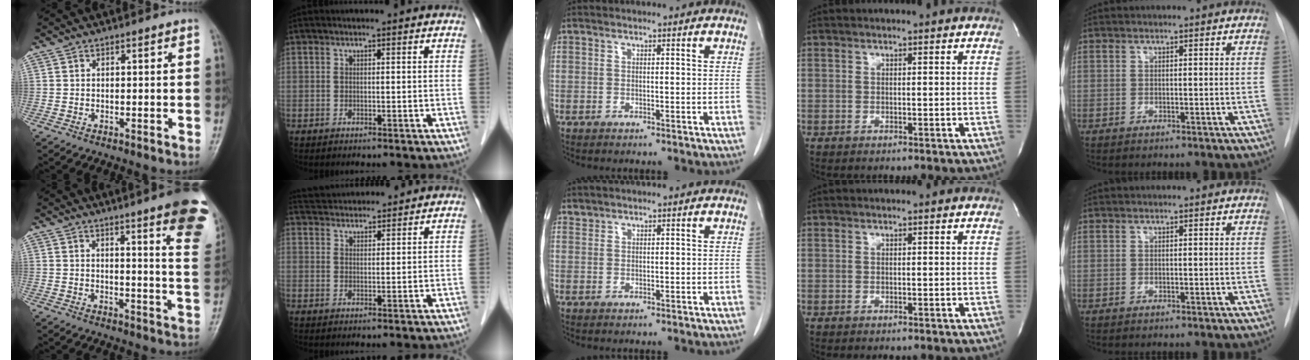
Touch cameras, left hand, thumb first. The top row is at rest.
{"thumb": {"total": 16.0, "force": [10.2, 2.0, 12.2], "torque": [-0.123, -0.054, 0.106]}, "index": {"total": 9.0, "force": [8.7, 1.1, 1.9], "torque": [-0.038, 0.035, 0.135]}, "middle": {"total": 0.7, "force": [0.7, 0.1, -0.1], "torque": [-0.001, 0.003, 0.014]}}